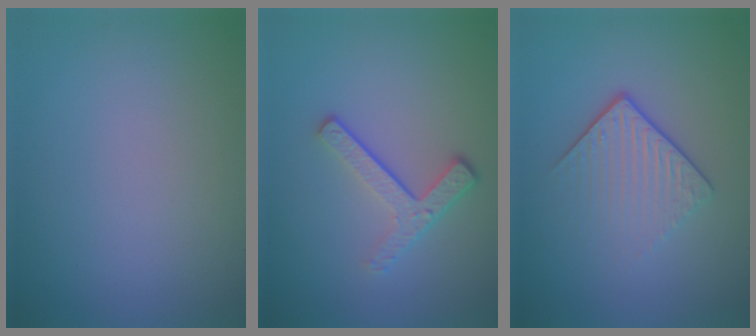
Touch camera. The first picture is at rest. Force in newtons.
{"total": 3.6, "press": 2.6, "slide": 2.5}
{"total": 4.1, "press": 2.5, "slide": 3.2}